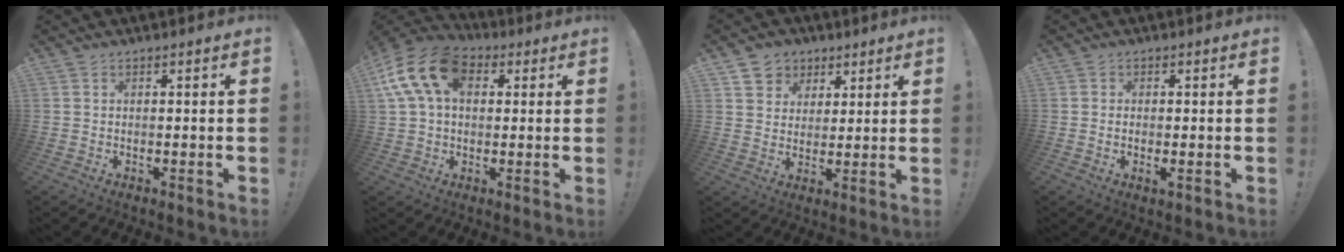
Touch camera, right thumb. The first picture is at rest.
{"total": 17.2, "force": [5.4, 11.4, 11.6], "torque": [-0.216, -0.002, 0.099]}
{"total": 7.7, "force": [3.9, 6.5, 1.4], "torque": [-0.015, -0.024, 0.078]}
{"total": 1.6, "force": [-0.2, 0.5, 1.5], "torque": [-0.027, 0.002, -0.004]}